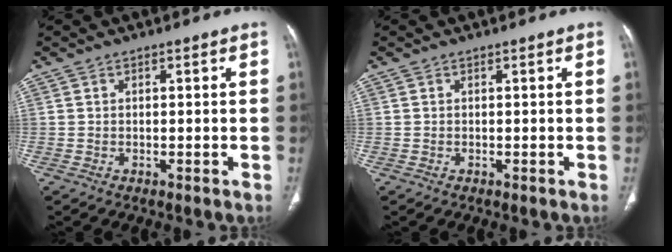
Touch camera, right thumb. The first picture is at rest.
{"total": 0.0}